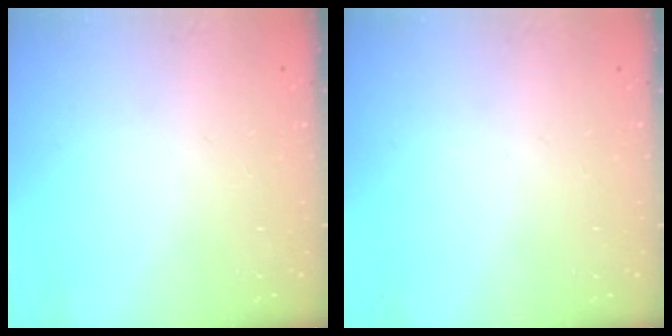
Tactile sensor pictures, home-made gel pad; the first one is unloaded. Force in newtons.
{"total": 0.0}